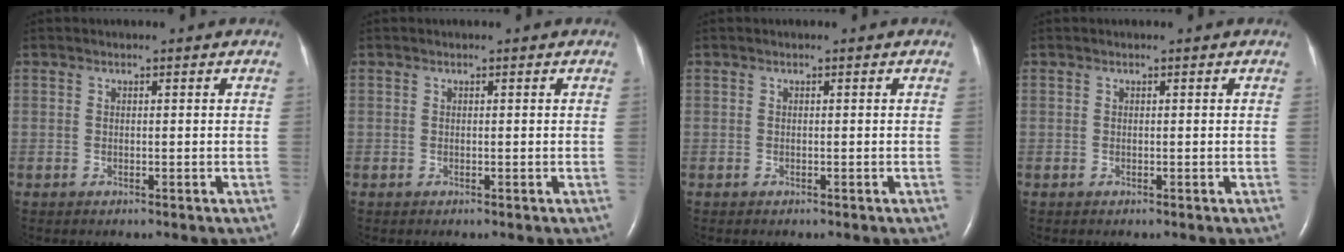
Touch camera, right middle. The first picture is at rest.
{"total": 0.0}
{"total": 0.0}
{"total": 0.0}